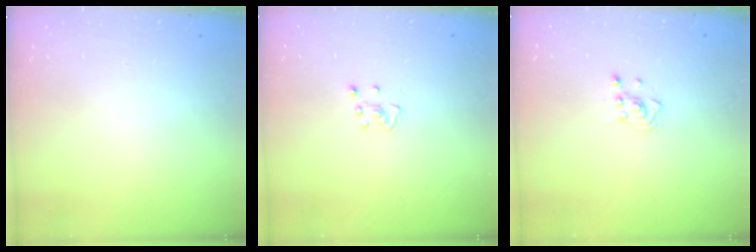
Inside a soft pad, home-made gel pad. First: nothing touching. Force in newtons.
{"total": 3.6, "press": 3.6, "slide": 0.3}
{"total": 2.8, "press": 2.8, "slide": 0.3}